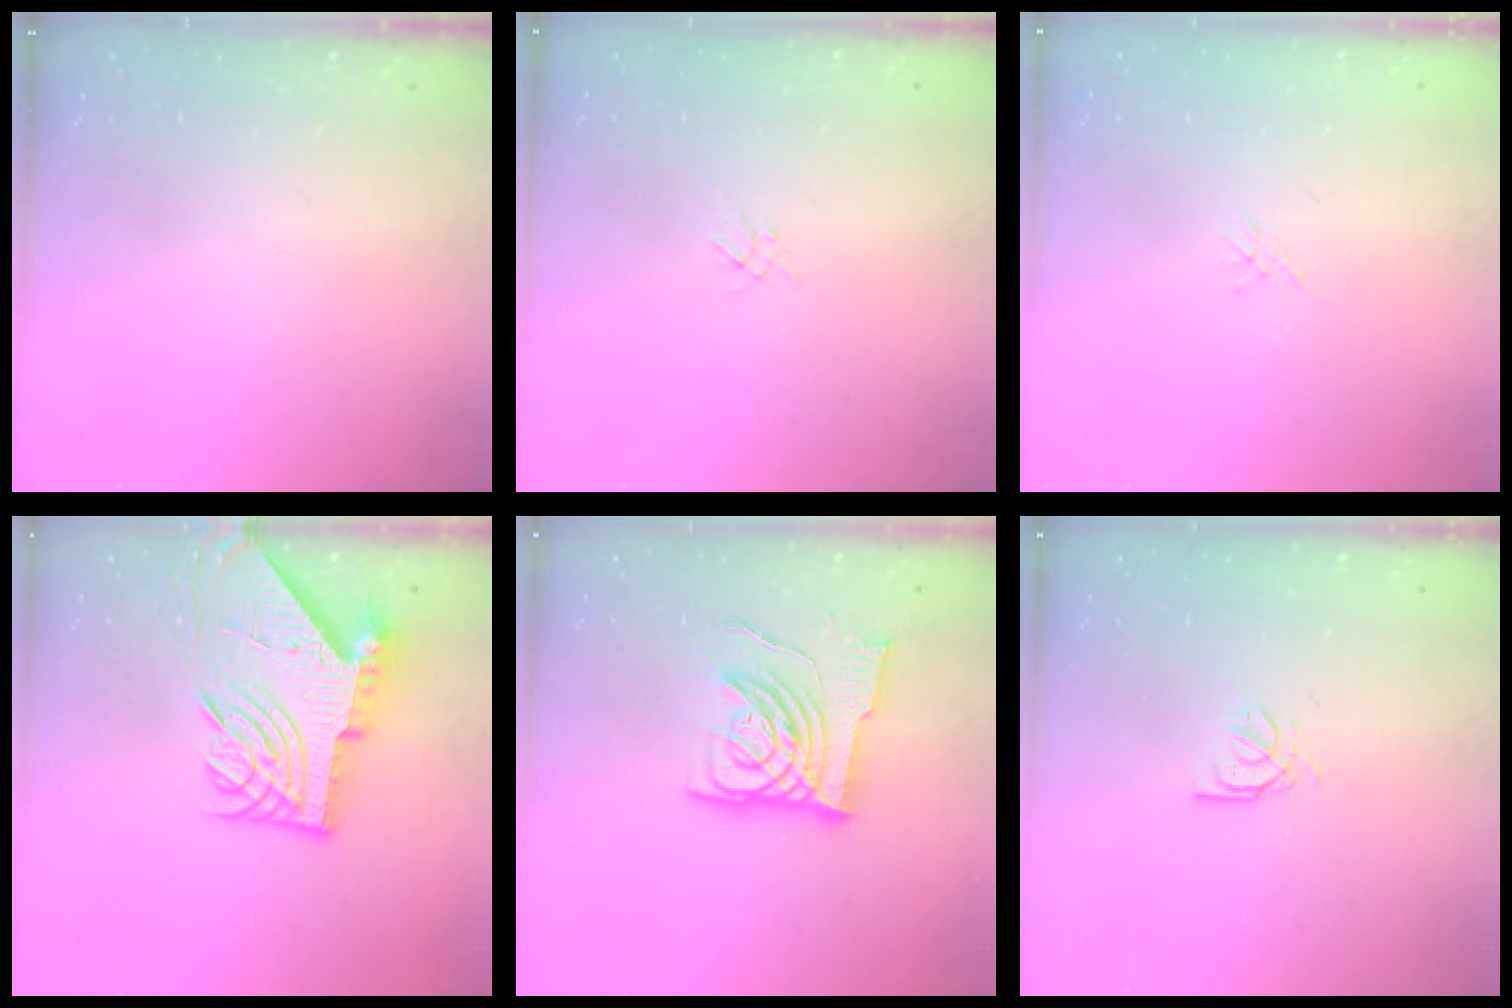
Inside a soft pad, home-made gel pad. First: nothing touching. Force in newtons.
{"total": 1.2, "press": 1.1, "slide": 0.5}
{"total": 0.0}
{"total": 11.4, "press": 11.3, "slide": 1.6}
{"total": 12.4, "press": 12.2, "slide": 2.0}
{"total": 2.7, "press": 2.7, "slide": 0.4}